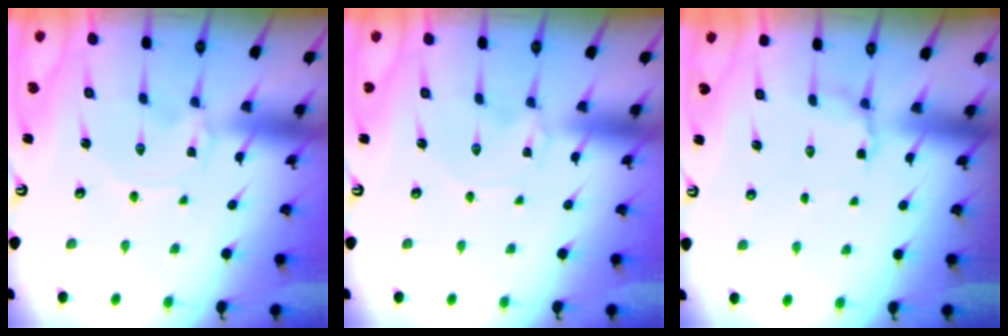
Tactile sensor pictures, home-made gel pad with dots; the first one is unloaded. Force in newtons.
{"total": 1.2, "press": 1.2, "slide": 0.3}
{"total": 6.3, "press": 5.9, "slide": 2.2}